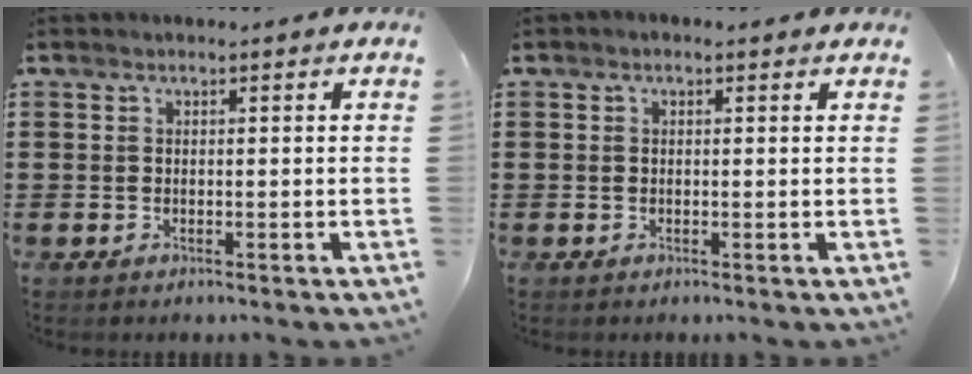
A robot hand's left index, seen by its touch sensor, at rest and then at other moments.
{"total": 0.6, "force": [0.1, 0.3, 0.4], "torque": [-0.008, 0.003, 0.002]}